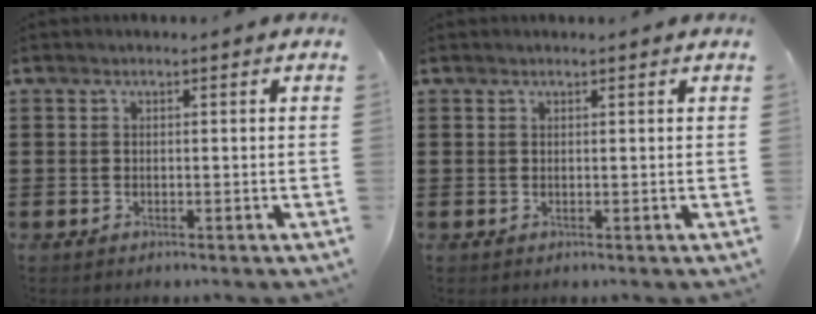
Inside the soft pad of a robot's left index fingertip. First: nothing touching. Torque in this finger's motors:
{"motor_torque": [0.19, -0.14, 0.06, 0.00]}